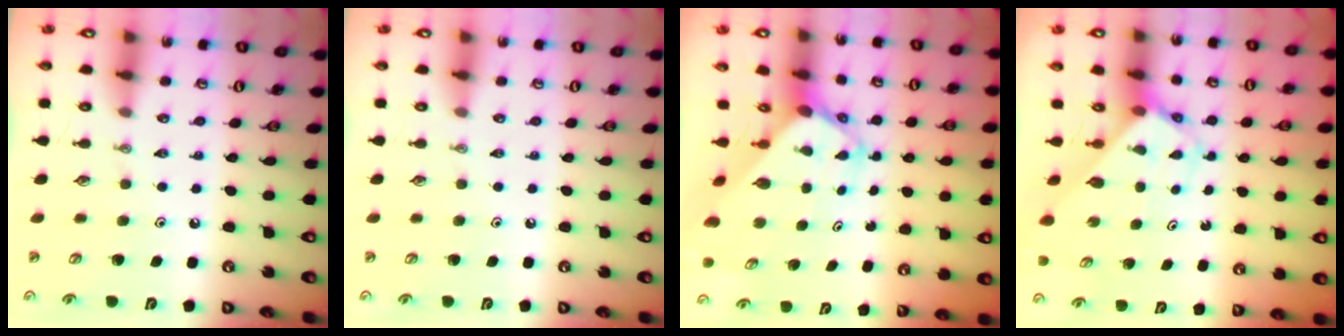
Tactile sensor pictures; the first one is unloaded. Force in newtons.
{"total": 0.0}
{"total": 3.0, "press": 2.9, "slide": 0.4}
{"total": 2.9, "press": 2.9, "slide": 0.1}